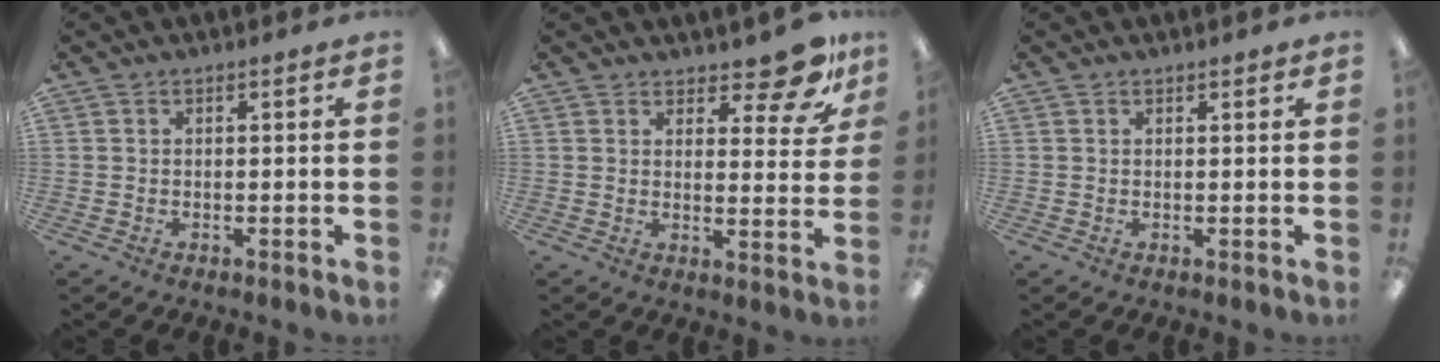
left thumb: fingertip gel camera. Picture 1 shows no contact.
{"total": 10.0, "force": [8.1, 3.2, 4.9], "torque": [-0.054, -0.059, 0.139]}
{"total": 0.5, "force": [0.5, 0.1, 0.1], "torque": [0.006, -0.002, 0.007]}